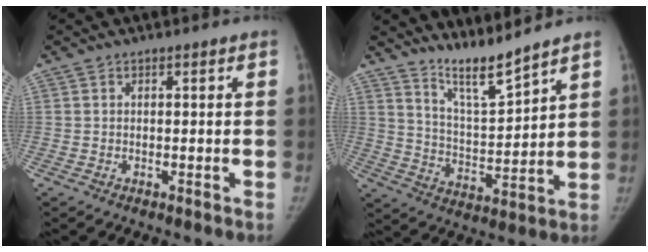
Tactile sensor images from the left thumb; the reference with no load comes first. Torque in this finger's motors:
{"motor_torque": [0.77, -0.41, 0.59, -0.71, 0.02]}